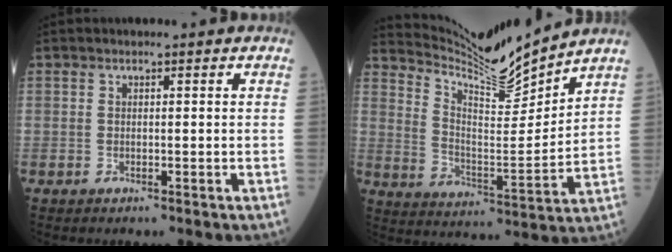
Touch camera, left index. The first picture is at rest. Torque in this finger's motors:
{"motor_torque": [0.03, -0.13, -0.04, 0.00]}